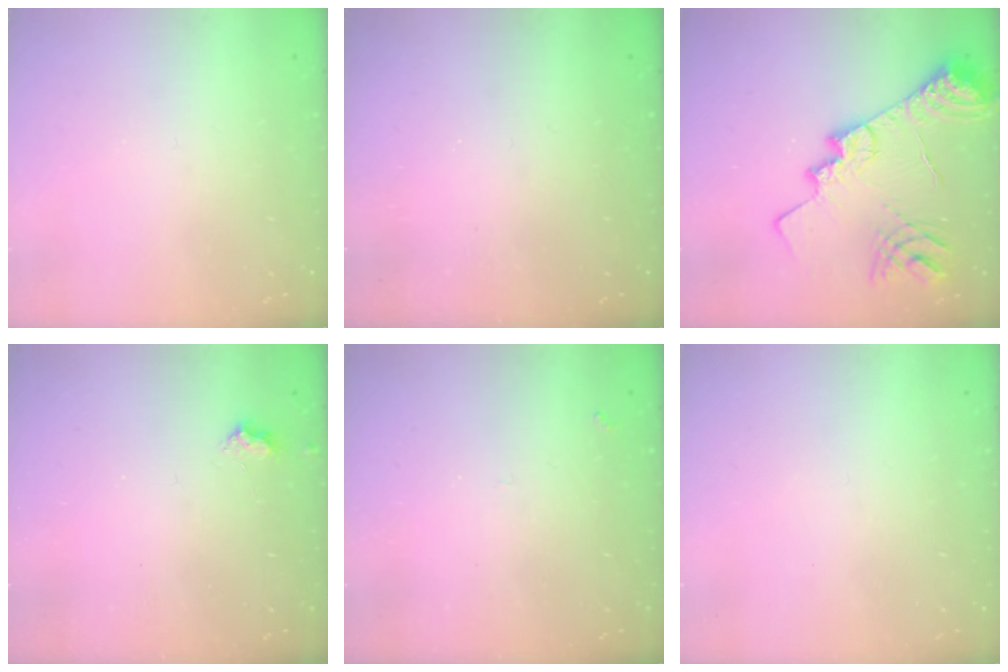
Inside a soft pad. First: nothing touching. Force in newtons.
{"total": 0.9, "press": 0.9, "slide": 0.3}
{"total": 19.2, "press": 19.1, "slide": 1.6}
{"total": 3.2, "press": 3.1, "slide": 0.4}
{"total": 5.2, "press": 5.1, "slide": 0.8}
{"total": 0.0}